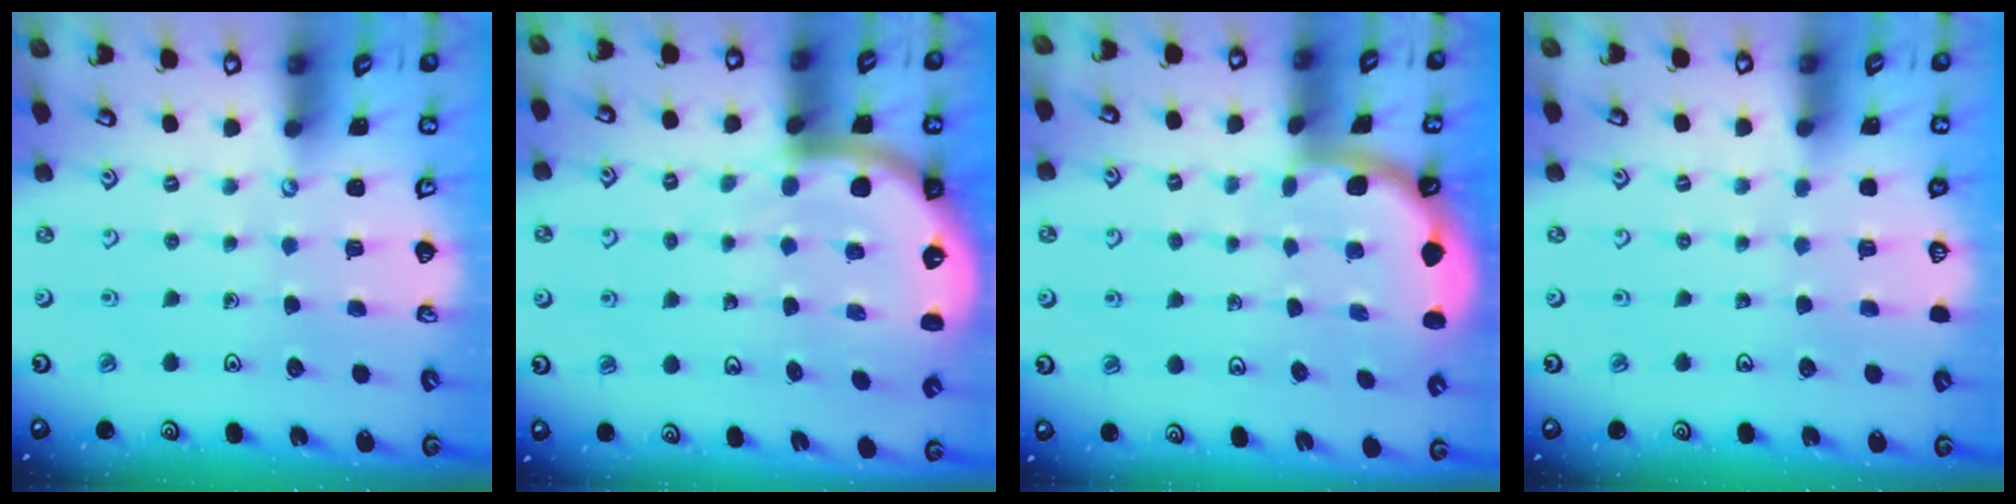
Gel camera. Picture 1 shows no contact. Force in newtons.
{"total": 7.7, "press": 7.6, "slide": 1.3}
{"total": 1.7, "press": 1.7, "slide": 0.1}
{"total": 0.0}